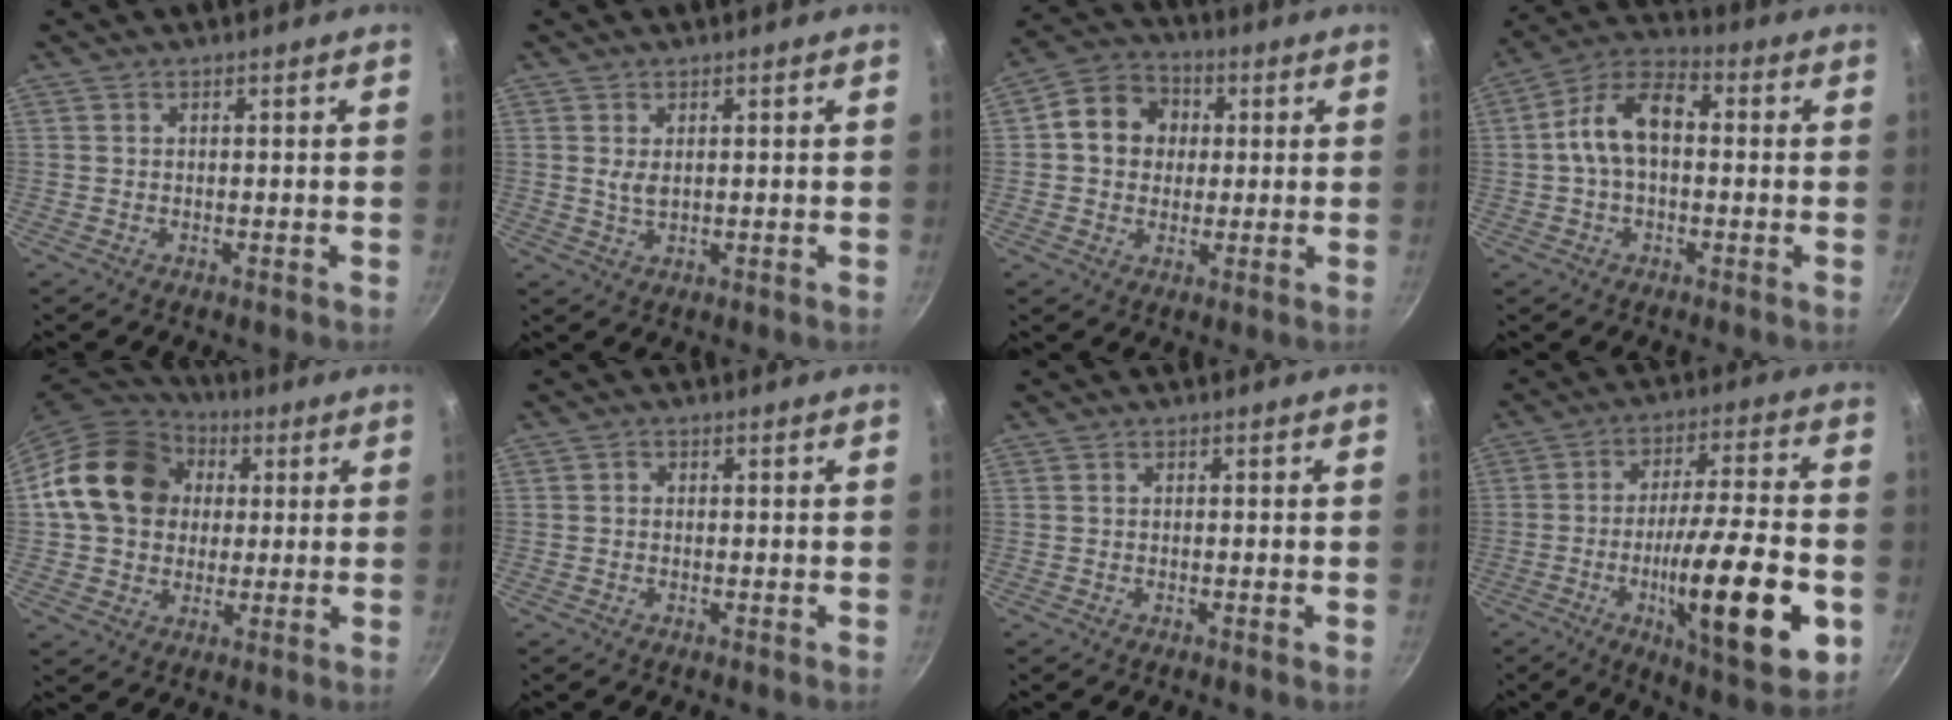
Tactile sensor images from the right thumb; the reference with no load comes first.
{"total": 2.3, "force": [0.6, 1.1, 2.0], "torque": [-0.035, -0.007, 0.014]}
{"total": 10.0, "force": [1.4, 8.6, 4.8], "torque": [-0.051, 0.013, 0.006]}
{"total": 11.1, "force": [0.4, 6.8, 8.7], "torque": [-0.143, 0.038, -0.010]}
{"total": 18.6, "force": [3.5, 15.1, 10.3], "torque": [-0.154, 0.026, 0.053]}
{"total": 0.8, "force": [-0.2, 0.7, 0.3], "torque": [-0.006, 0.004, -0.003]}
{"total": 0.7, "force": [-0.3, 0.0, 0.6], "torque": [-0.012, 0.000, -0.007]}
{"total": 22.9, "force": [-6.4, 5.6, 21.2], "torque": [-0.317, 0.016, -0.098]}